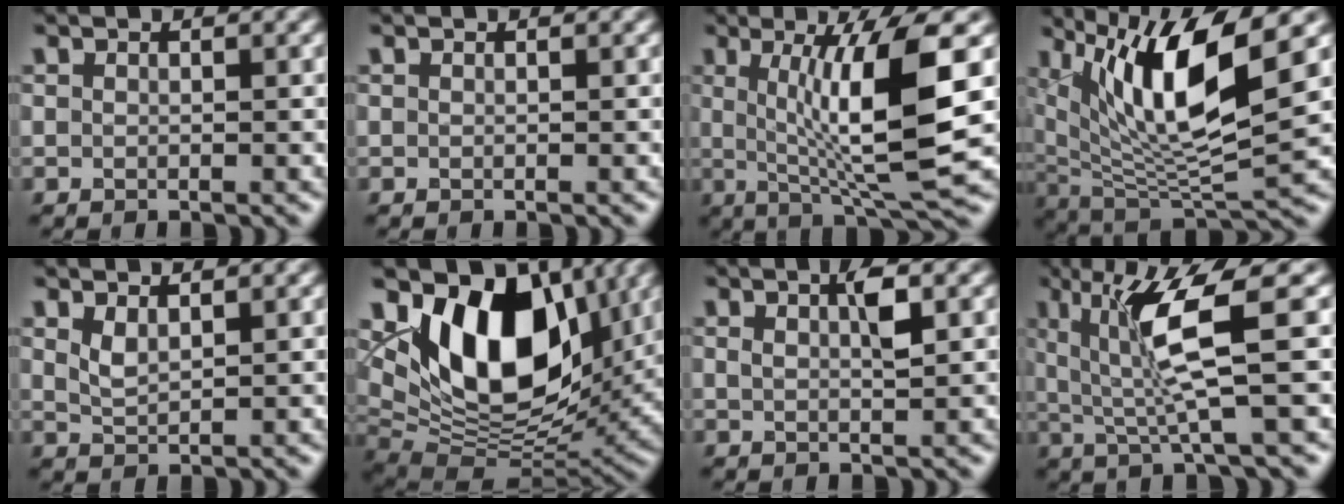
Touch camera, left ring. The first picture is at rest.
{"total": 0.0}
{"total": 10.2, "force": [1.3, 1.8, 9.9], "torque": [-0.142, -0.010, 0.029]}
{"total": 11.6, "force": [4.7, 3.1, 10.1], "torque": [-0.183, -0.001, 0.093]}
{"total": 1.5, "force": [1.0, 0.5, 1.0], "torque": [-0.027, -0.002, 0.025]}
{"total": 12.6, "force": [4.5, 7.6, 8.9], "torque": [-0.143, -0.010, 0.082]}
{"total": 2.3, "force": [0.9, 0.4, 2.0], "torque": [-0.035, 0.002, 0.014]}
{"total": 7.0, "force": [1.4, 0.9, 6.8], "torque": [-0.133, -0.002, 0.027]}